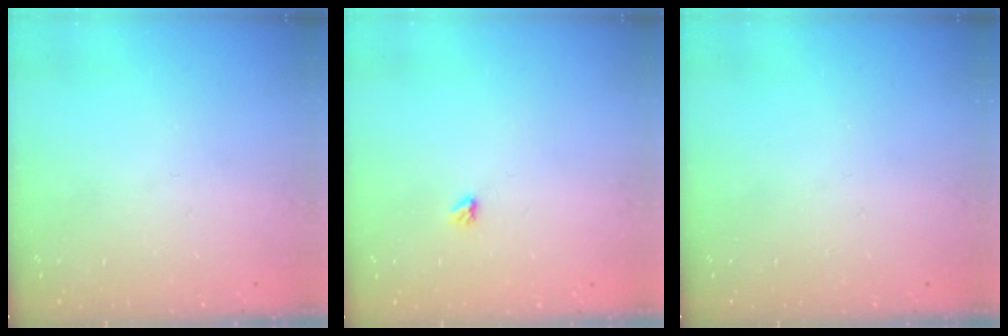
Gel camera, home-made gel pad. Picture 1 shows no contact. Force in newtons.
{"total": 2.9, "press": 2.9, "slide": 0.5}
{"total": 0.0}